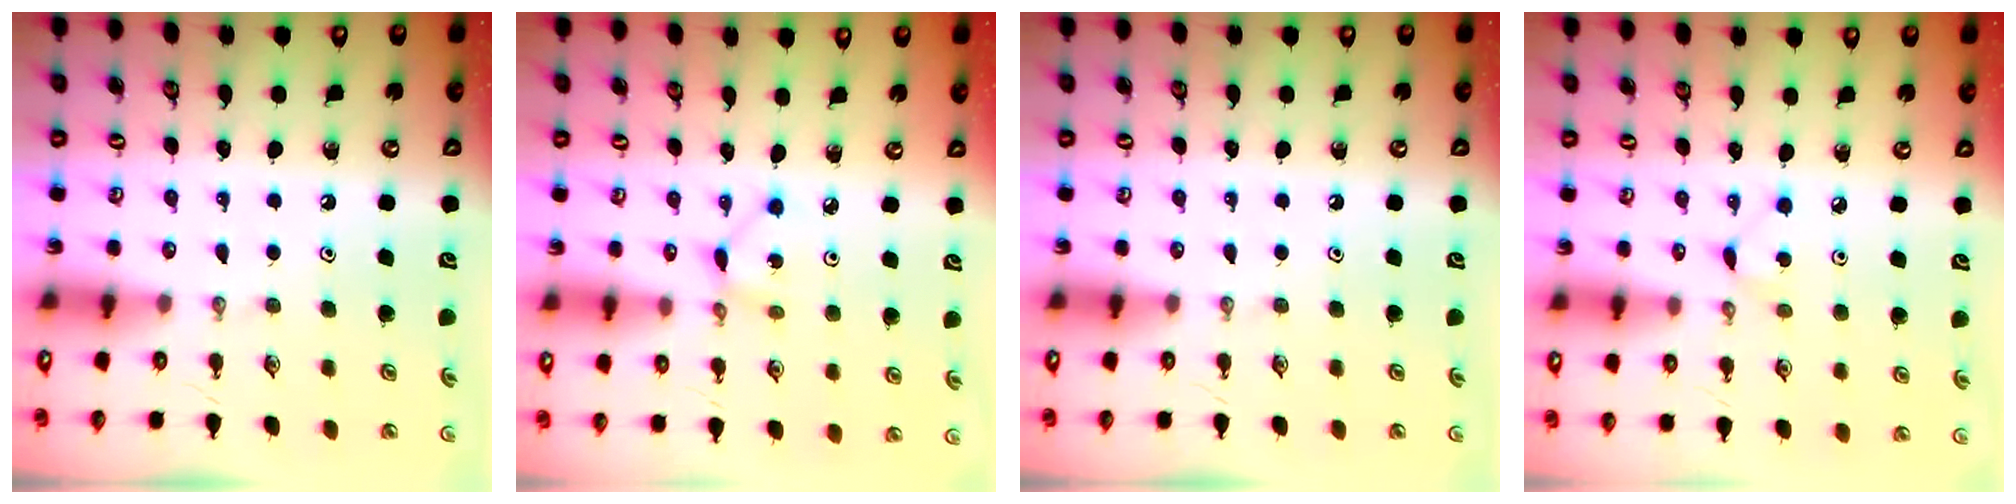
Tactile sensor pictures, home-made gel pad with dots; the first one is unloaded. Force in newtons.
{"total": 1.7, "press": 1.7, "slide": 0.1}
{"total": 0.0}
{"total": 3.3, "press": 3.3, "slide": 0.5}